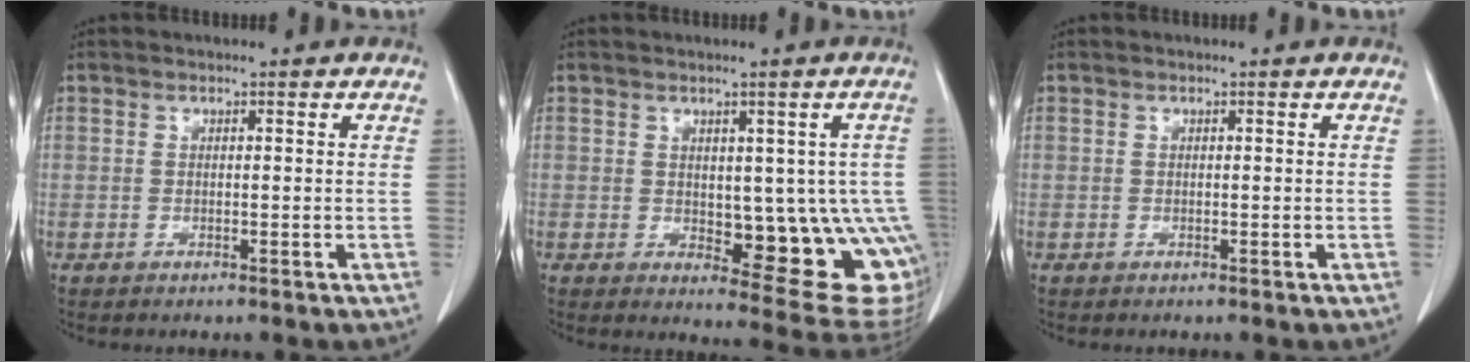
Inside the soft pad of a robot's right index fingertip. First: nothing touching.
{"total": 12.9, "force": [-1.4, 5.3, 11.6], "torque": [-0.097, 0.002, -0.001]}
{"total": 0.0}